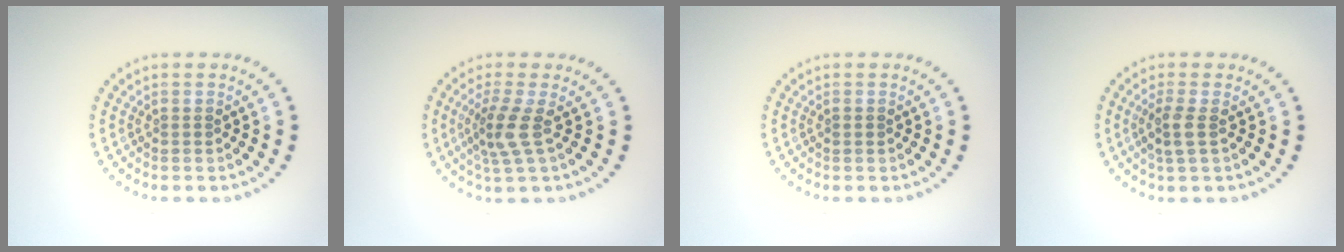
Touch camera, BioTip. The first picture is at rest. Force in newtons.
{"total": 2.8, "press": 2.1, "slide": 1.8}
{"total": 0.5, "press": 0.5, "slide": 0.2}
{"total": 1.9, "press": 1.7, "slide": 0.9}